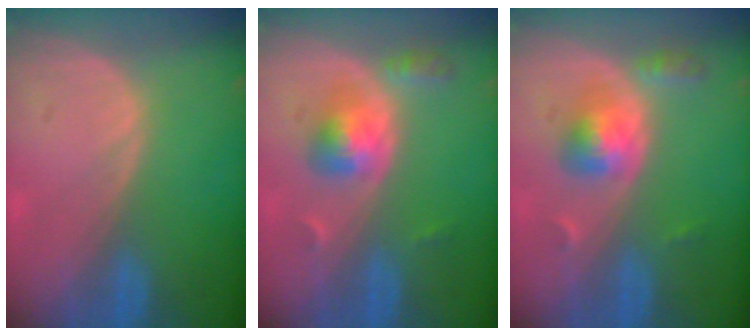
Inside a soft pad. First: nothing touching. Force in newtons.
{"total": 5.1, "press": 4.8, "slide": 1.6}
{"total": 5.1, "press": 4.8, "slide": 1.6}